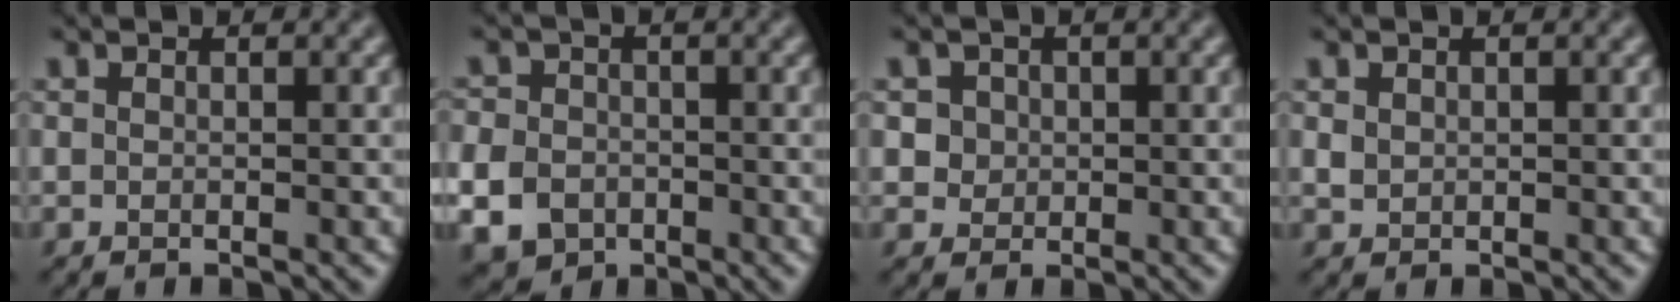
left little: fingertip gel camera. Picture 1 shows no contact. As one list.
[{"total": 7.3, "force": [-2.8, 6.2, 2.6], "torque": [-0.060, -0.023, -0.073]}, {"total": 3.3, "force": [1.1, 2.8, 1.2], "torque": [-0.021, 0.011, 0.019]}, {"total": 0.7, "force": [0.2, 0.6, 0.2], "torque": [-0.008, -0.002, 0.008]}]